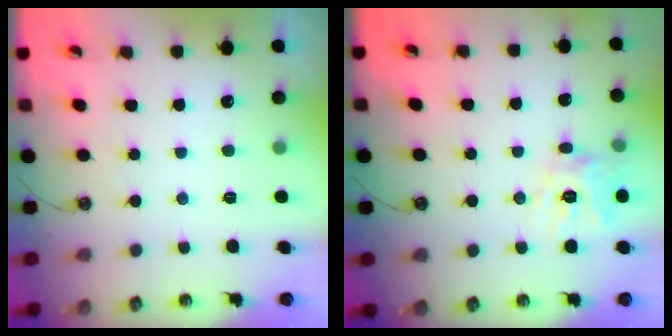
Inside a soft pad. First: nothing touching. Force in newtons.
{"total": 12.3, "press": 12.2, "slide": 1.0}